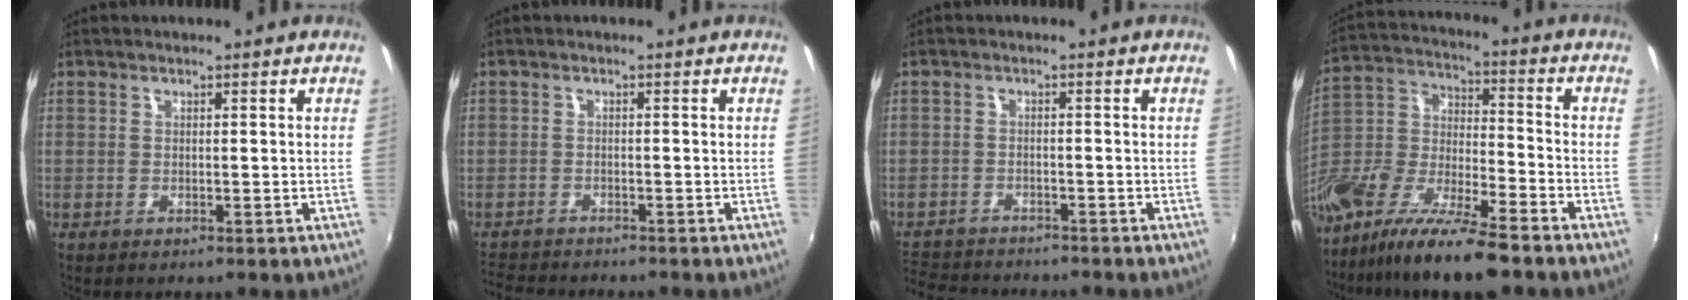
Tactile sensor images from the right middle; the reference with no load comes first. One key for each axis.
{"total": 4.6, "fx": -4.3, "fy": 1.6, "fz": 0.7, "tx": -0.034, "ty": -0.006, "tz": -0.080}
{"total": 7.1, "fx": -6.2, "fy": 3.1, "fz": 1.3, "tx": -0.051, "ty": 0.007, "tz": -0.108}
{"total": 18.7, "fx": -12.9, "fy": 5.4, "fz": 12.4, "tx": -0.251, "ty": -0.021, "tz": -0.242}